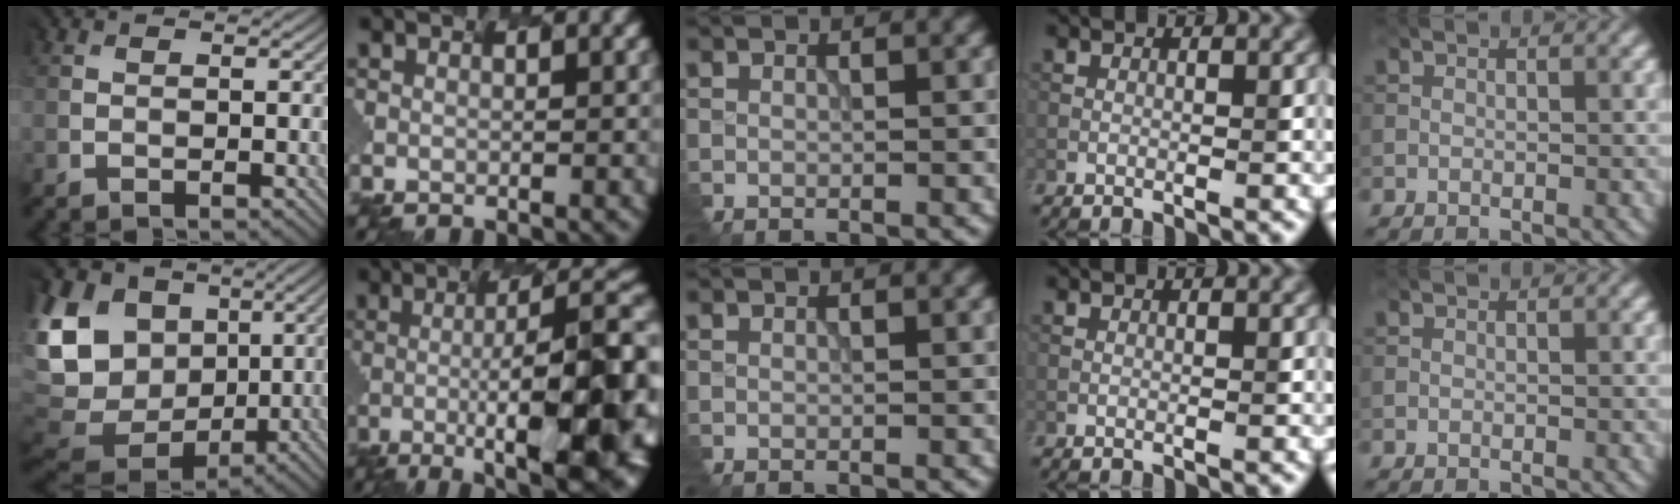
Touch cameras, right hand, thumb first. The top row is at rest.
{"thumb": {"total": 16.8, "force": [3.1, 14.1, 8.5], "torque": [-0.245, 0.002, 0.096]}, "index": {"total": 13.9, "force": [-2.4, 3.8, 13.2], "torque": [-0.145, 0.010, -0.024]}}